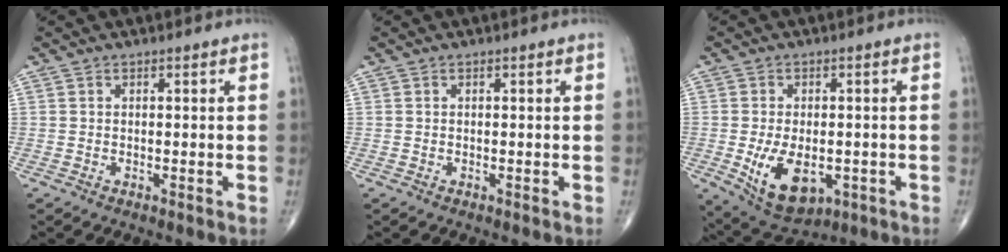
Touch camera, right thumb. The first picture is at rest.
{"total": 0.0}
{"total": 11.3, "force": [-2.9, 6.7, 8.6], "torque": [-0.130, -0.004, -0.029]}